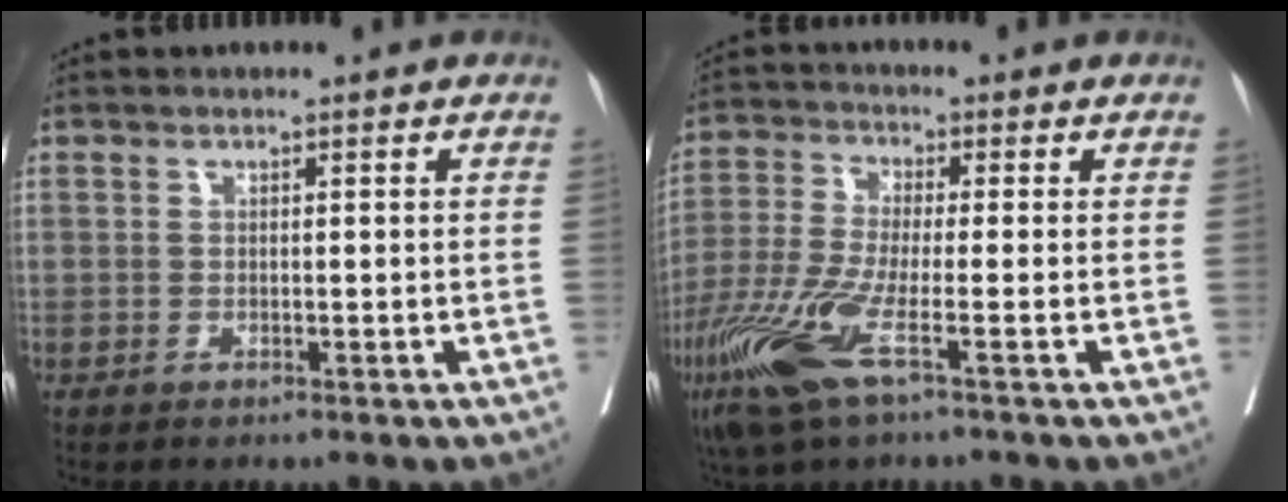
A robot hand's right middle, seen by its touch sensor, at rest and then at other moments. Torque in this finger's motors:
{"motor_torque": [1.48, -0.66, 0.70, 0.21]}